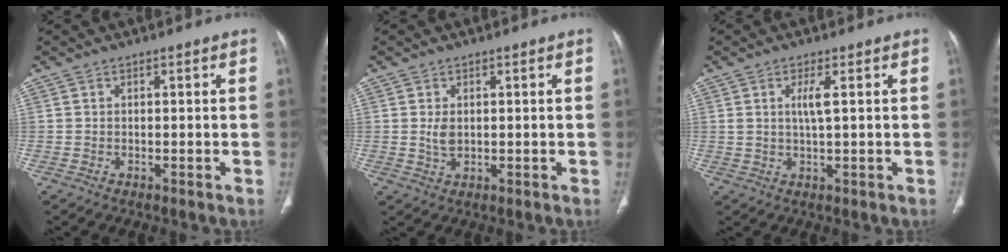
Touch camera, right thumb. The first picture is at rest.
{"total": 2.5, "force": [0.4, 1.5, 1.9], "torque": [-0.038, -0.007, 0.011]}
{"total": 3.2, "force": [0.9, 0.4, 3.0], "torque": [-0.066, -0.006, 0.019]}